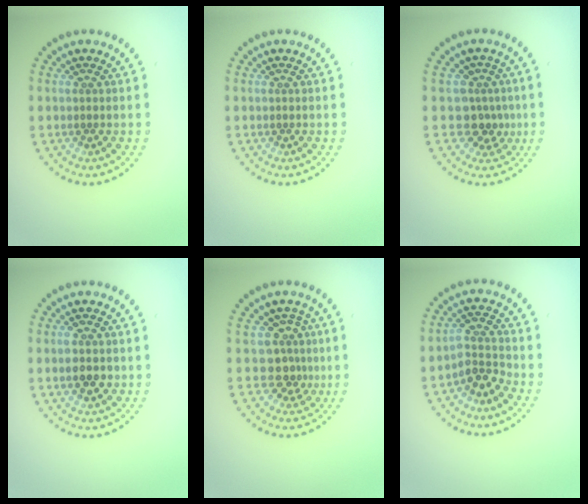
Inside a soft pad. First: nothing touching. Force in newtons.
{"total": 0.0}
{"total": 2.7, "press": 2.0, "slide": 1.8}
{"total": 3.0, "press": 3.0, "slide": 0.2}
{"total": 2.8, "press": 2.1, "slide": 1.9}
{"total": 2.7, "press": 2.0, "slide": 1.8}